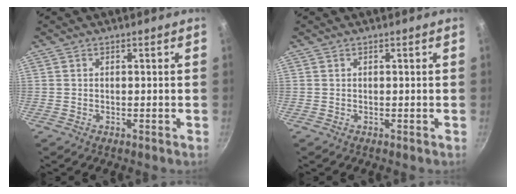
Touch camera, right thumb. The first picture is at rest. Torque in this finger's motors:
{"motor_torque": [-0.14, -0.07, -0.04, -0.04, 0.00]}